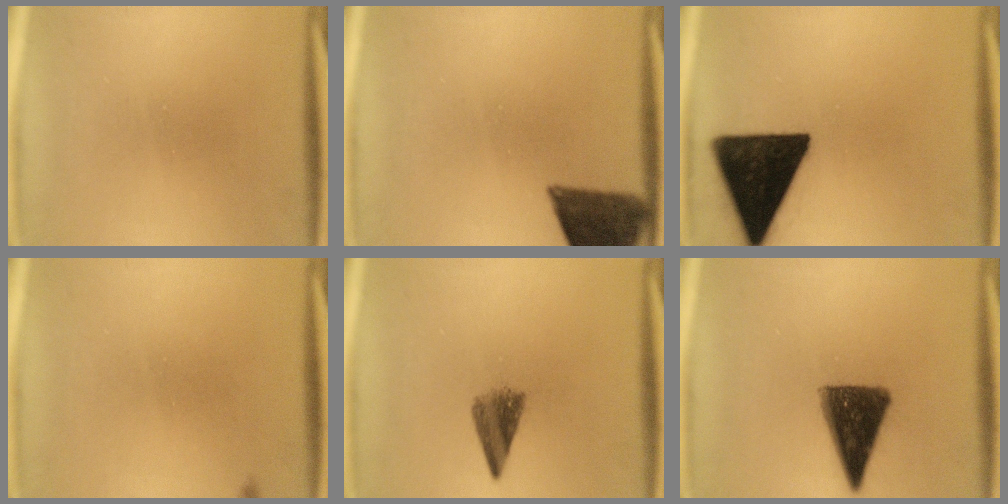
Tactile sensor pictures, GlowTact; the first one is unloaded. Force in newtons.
{"total": 11.6}
{"total": 18.4}
{"total": 0.6}
{"total": 4.0}
{"total": 12.5}